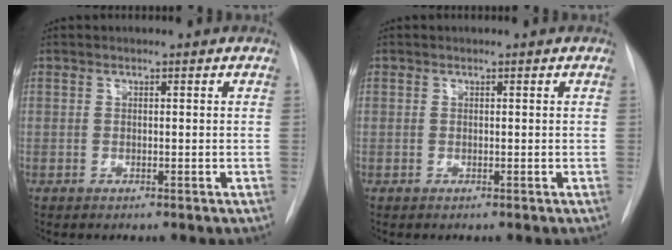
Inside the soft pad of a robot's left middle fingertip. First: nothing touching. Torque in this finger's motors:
{"motor_torque": [0.02, -0.02, 0.00, 0.00]}